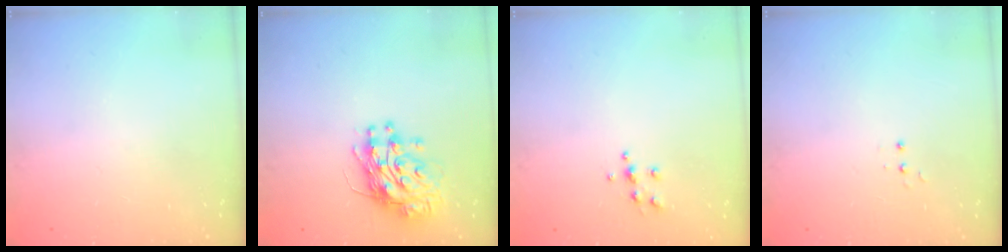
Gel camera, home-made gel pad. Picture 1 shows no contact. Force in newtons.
{"total": 11.5, "press": 11.4, "slide": 1.3}
{"total": 5.5, "press": 5.4, "slide": 0.6}
{"total": 3.1, "press": 3.0, "slide": 0.8}